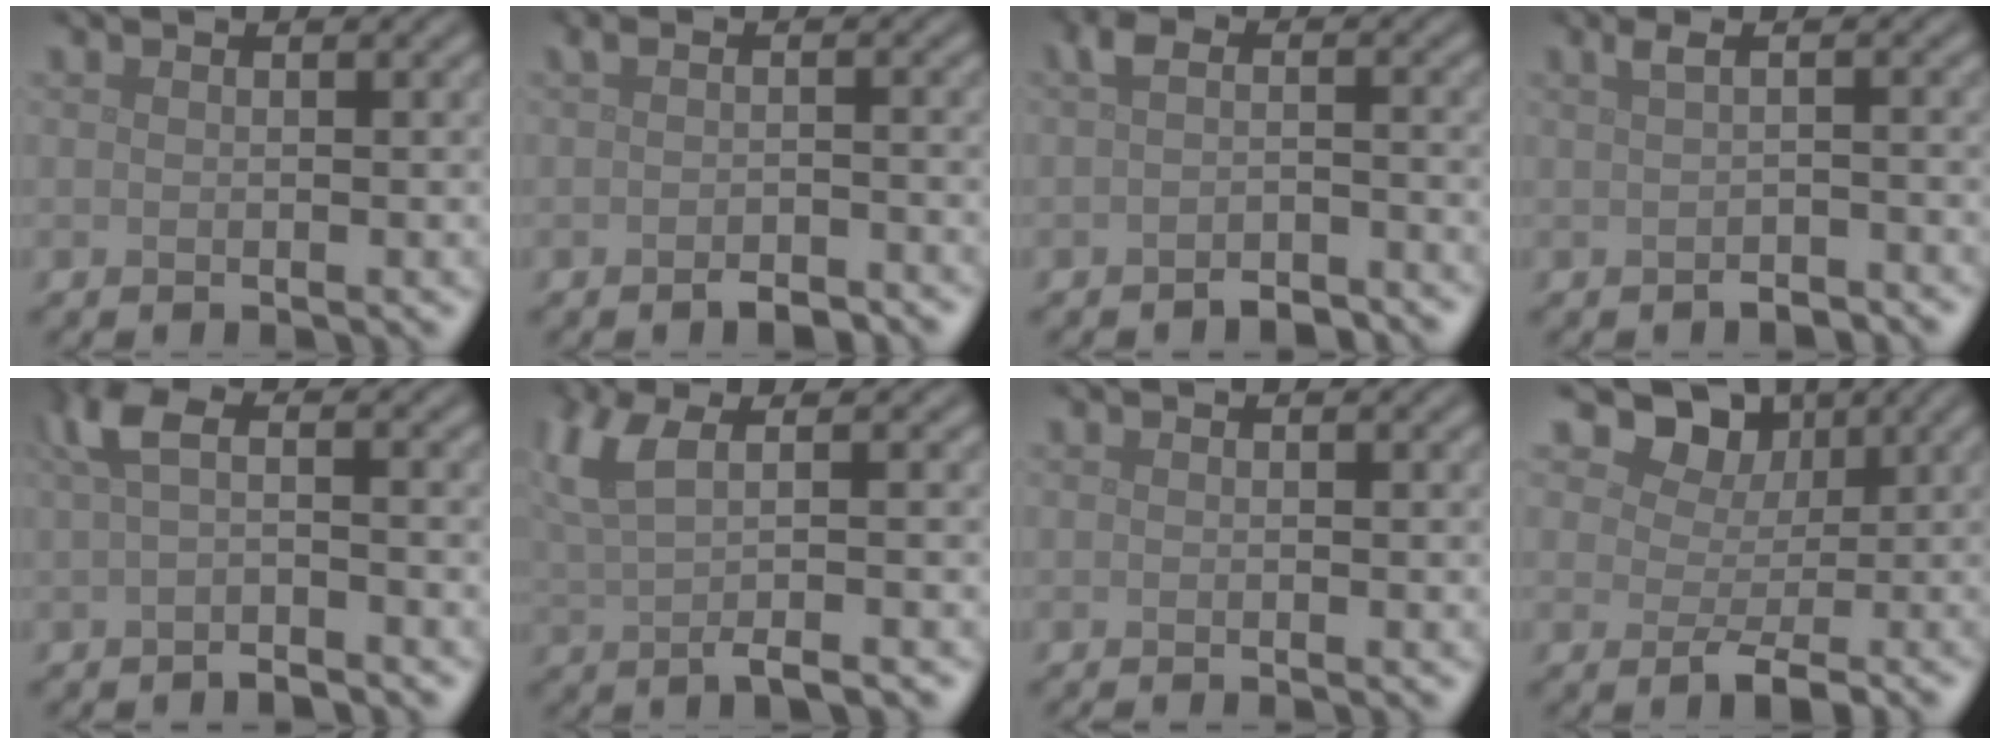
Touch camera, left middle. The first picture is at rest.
{"total": 2.1, "force": [-1.3, 0.8, 1.5], "torque": [-0.028, -0.004, -0.023]}
{"total": 2.9, "force": [-1.7, 1.5, 1.7], "torque": [-0.026, -0.002, -0.038]}
{"total": 1.7, "force": [-0.5, 0.5, 1.5], "torque": [-0.028, -0.003, -0.009]}
{"total": 3.1, "force": [-0.5, 1.0, 2.9], "torque": [-0.060, -0.003, -0.012]}
{"total": 5.2, "force": [0.5, 1.6, 4.9], "torque": [-0.086, 0.003, 0.006]}
{"total": 0.7, "force": [-0.6, 0.1, 0.4], "torque": [0.004, -0.003, -0.010]}
{"total": 4.7, "force": [1.8, 3.4, 2.6], "torque": [-0.027, -0.007, 0.014]}